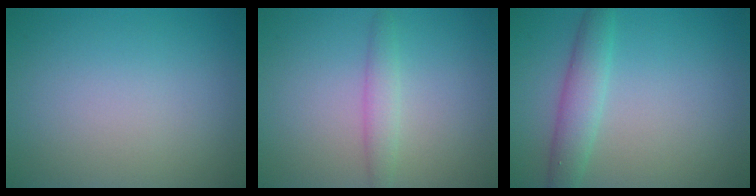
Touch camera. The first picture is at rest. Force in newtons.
{"total": 1.9, "press": 1.9, "slide": 0.0}
{"total": 3.1, "press": 3.1, "slide": 0.0}